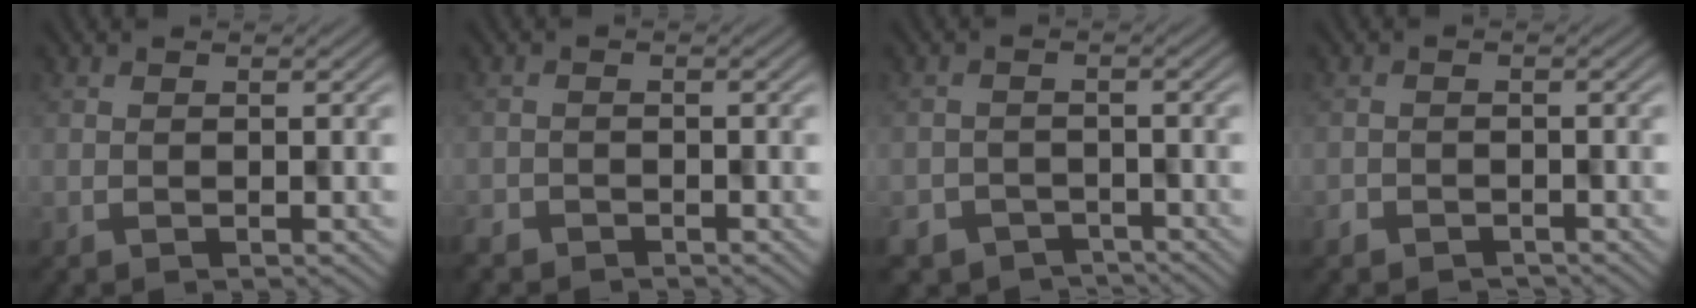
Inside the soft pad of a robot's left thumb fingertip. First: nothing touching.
{"total": 2.1, "force": [-2.0, 0.7, -0.1], "torque": [0.005, -0.008, -0.037]}
{"total": 4.4, "force": [-3.6, 2.5, 0.6], "torque": [-0.011, -0.010, -0.055]}
{"total": 1.7, "force": [-1.5, 0.7, -0.1], "torque": [0.004, -0.003, -0.025]}